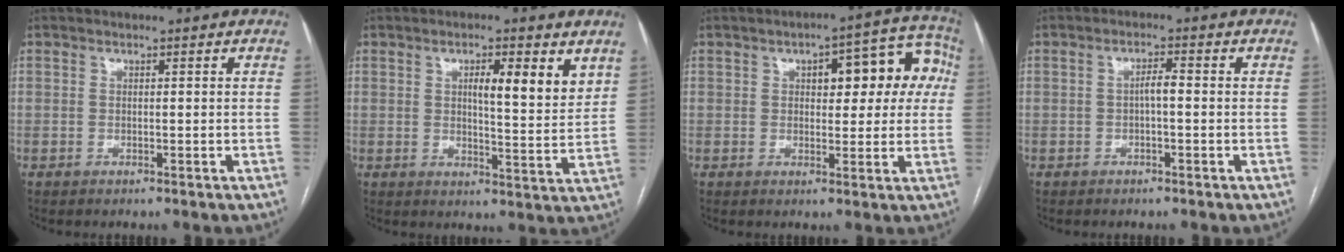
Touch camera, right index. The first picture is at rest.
{"total": 7.5, "force": [3.6, 1.5, 6.5], "torque": [-0.092, -0.005, 0.049]}
{"total": 11.0, "force": [2.6, 4.6, 9.7], "torque": [-0.104, 0.042, 0.031]}
{"total": 2.1, "force": [-0.3, 0.4, 2.1], "torque": [-0.034, 0.005, -0.005]}